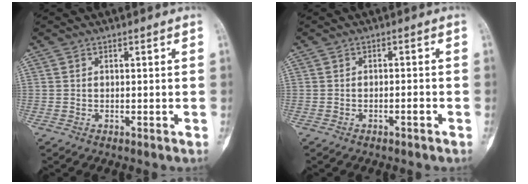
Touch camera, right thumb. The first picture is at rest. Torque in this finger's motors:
{"motor_torque": [-0.25, 0.06, -0.16, -0.07, 0.01]}